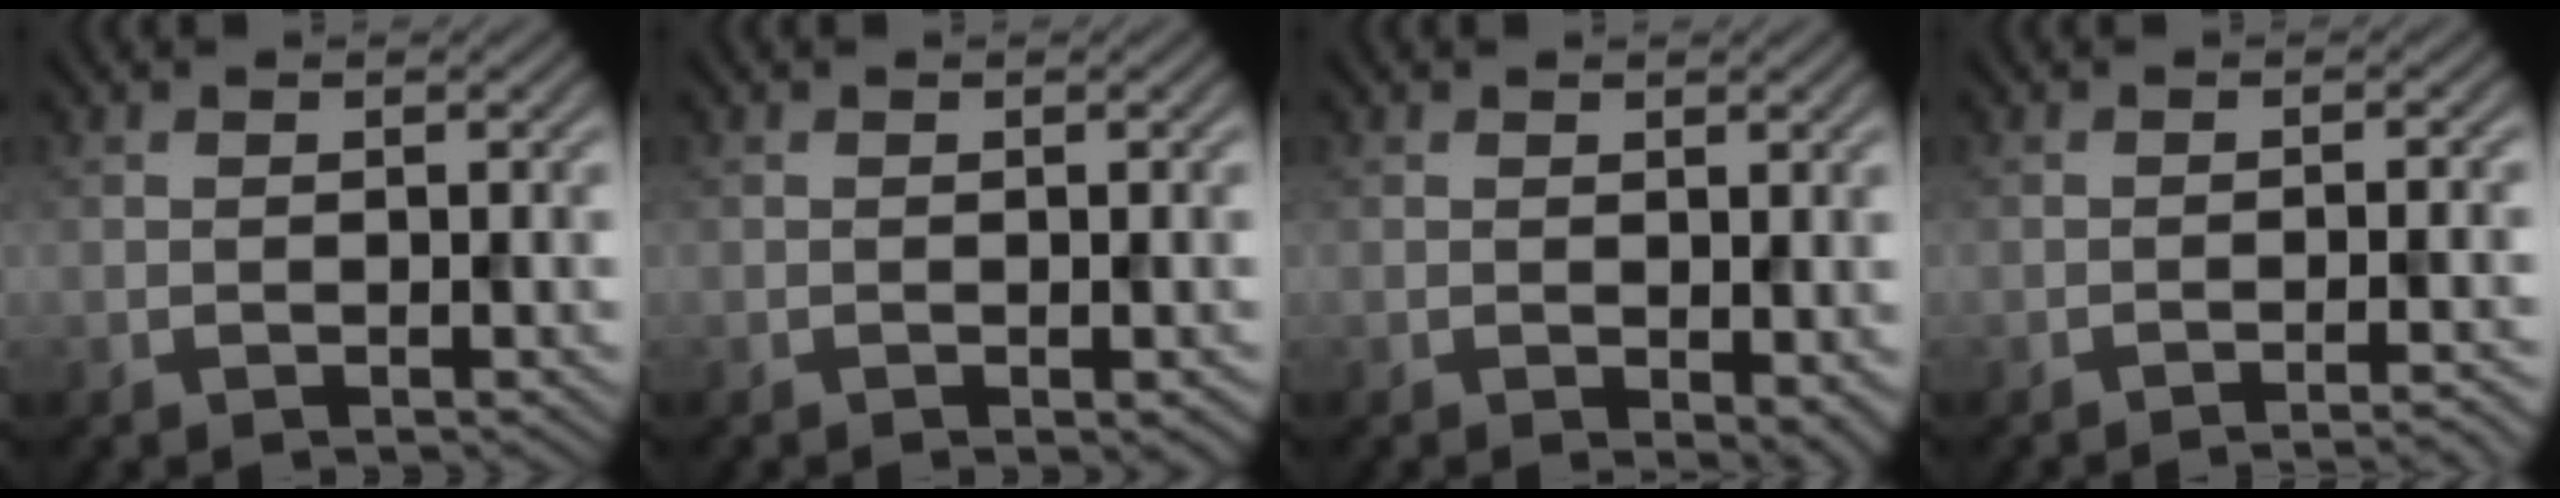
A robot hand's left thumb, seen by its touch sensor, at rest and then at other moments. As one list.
[{"total": 0.9, "force": [-0.4, 0.2, 0.8], "torque": [-0.013, -0.006, -0.003]}, {"total": 2.7, "force": [-0.4, 1.4, 2.3], "torque": [-0.032, -0.009, -0.003]}, {"total": 2.9, "force": [-2.0, 0.4, 2.1], "torque": [-0.020, 0.007, -0.041]}]